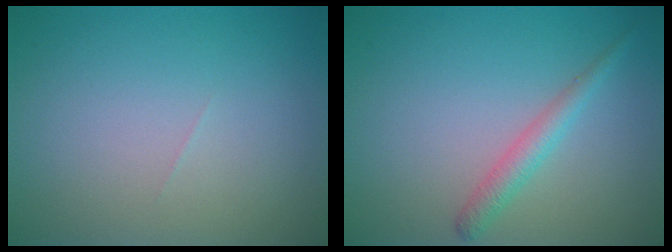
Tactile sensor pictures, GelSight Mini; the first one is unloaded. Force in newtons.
{"total": 2.0, "press": 2.0, "slide": 0.1}